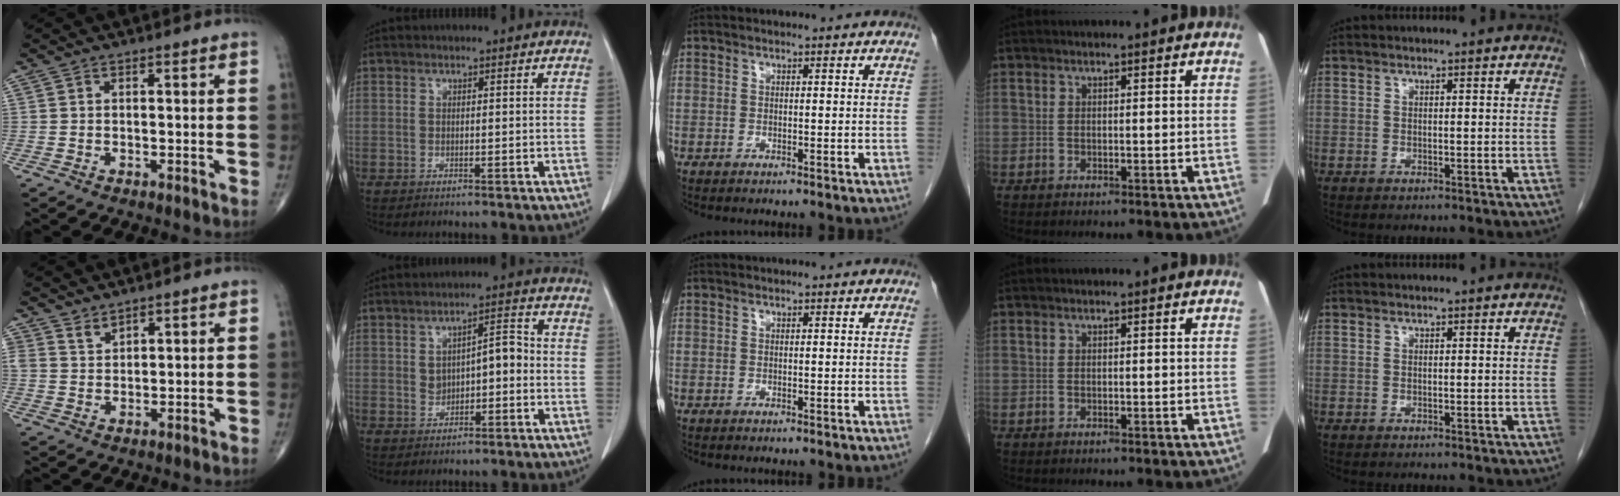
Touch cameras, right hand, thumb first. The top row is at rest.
{"thumb": {"total": 2.4, "force": [2.2, 1.0, 0.4], "torque": [0.008, -0.019, 0.040]}, "index": {"total": 4.7, "force": [-0.2, 2.3, 4.1], "torque": [-0.061, 0.025, 0.004]}}